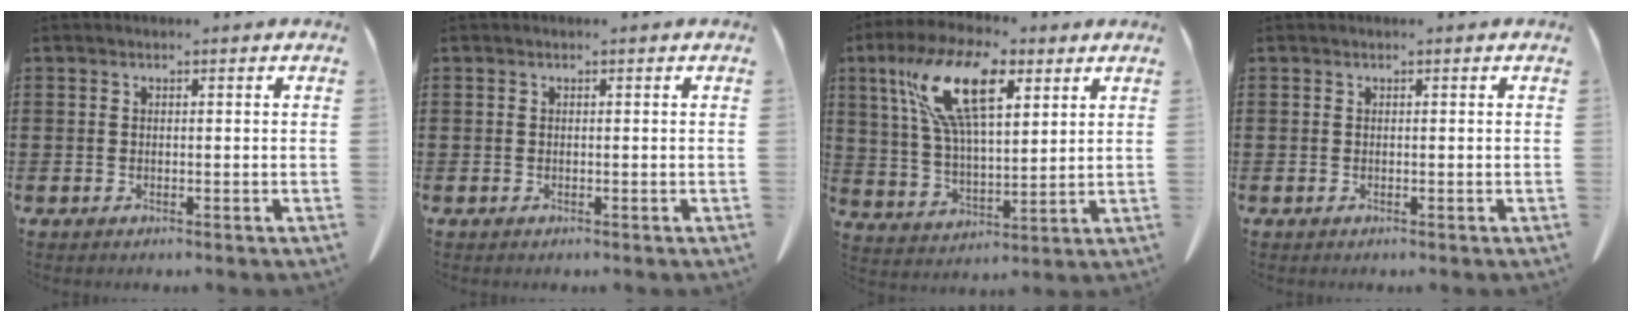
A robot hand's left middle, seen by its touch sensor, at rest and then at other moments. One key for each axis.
{"total": 0.0}
{"total": 14.2, "fx": 7.2, "fy": 5.6, "fz": 10.9, "tx": -0.235, "ty": -0.001, "tz": 0.127}
{"total": 0.0}